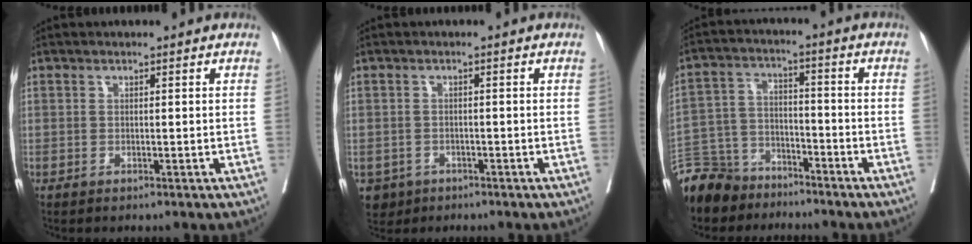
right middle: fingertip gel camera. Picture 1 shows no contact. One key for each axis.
{"total": 3.4, "fx": -1.9, "fy": 2.8, "fz": 0.4, "tx": -0.005, "ty": 0.004, "tz": -0.029}
{"total": 11.7, "fx": -10.1, "fy": 5.7, "fz": 1.9, "tx": -0.052, "ty": 0.013, "tz": -0.183}